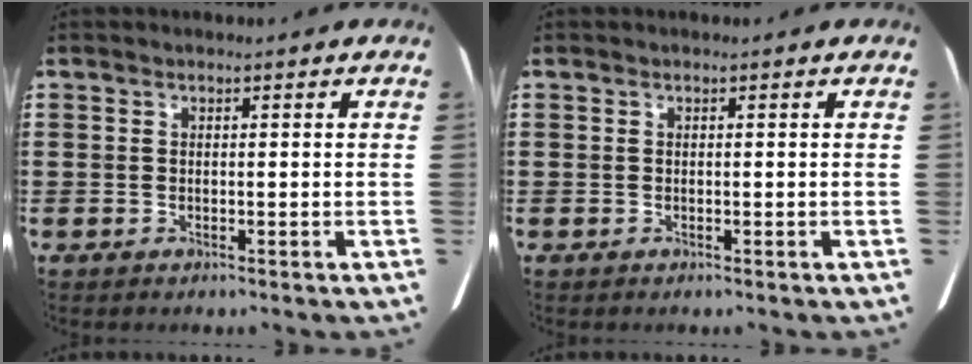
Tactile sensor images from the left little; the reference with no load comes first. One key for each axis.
{"total": 0.0}